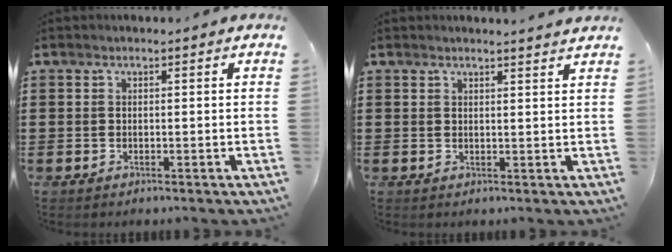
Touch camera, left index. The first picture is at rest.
{"total": 1.7, "force": [1.7, -0.3, 0.3], "torque": [-0.009, -0.003, 0.033]}